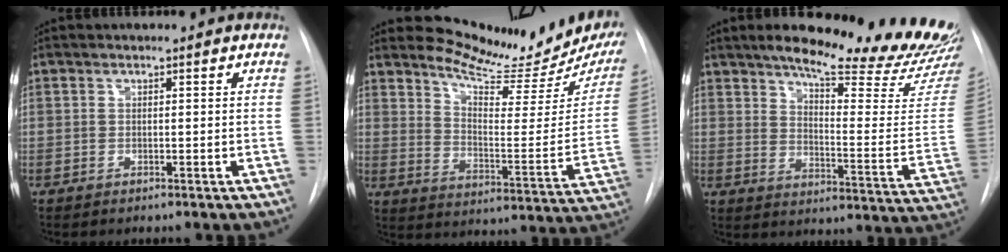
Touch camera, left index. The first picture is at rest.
{"total": 17.8, "force": [16.6, 2.4, 6.0], "torque": [-0.085, -0.097, 0.212]}
{"total": 23.4, "force": [20.6, 1.8, 11.0], "torque": [-0.151, -0.102, 0.256]}